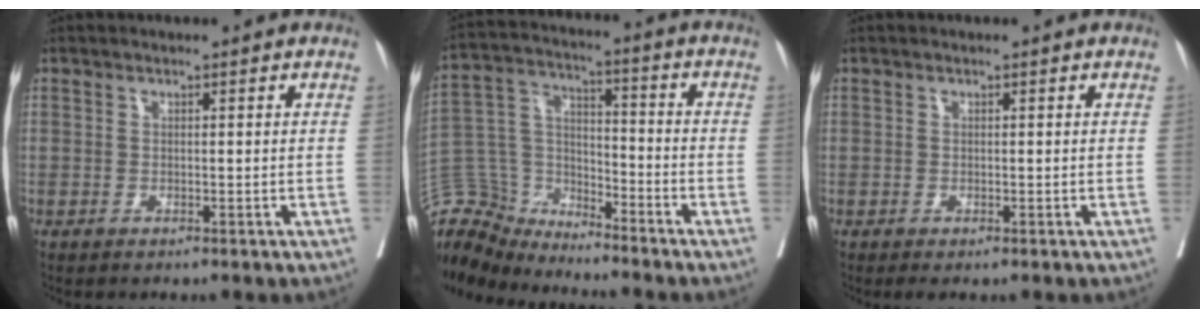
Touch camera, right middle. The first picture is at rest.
{"total": 11.0, "force": [-10.7, 2.7, -0.3], "torque": [-0.003, 0.050, -0.210]}
{"total": 0.5, "force": [-0.2, 0.3, 0.4], "torque": [-0.004, -0.001, 0.000]}